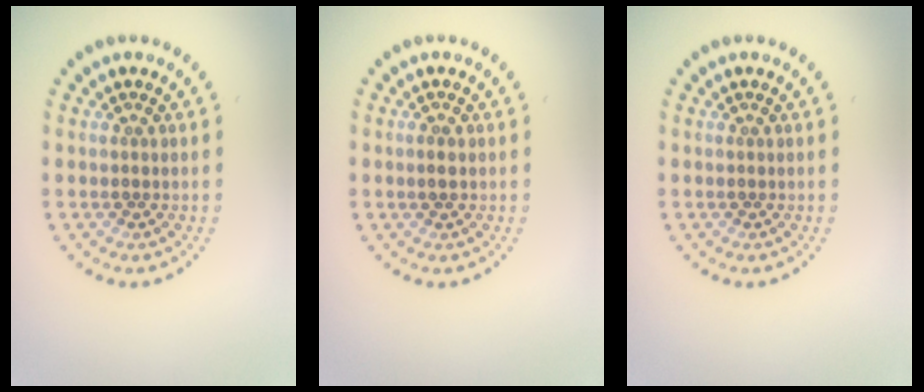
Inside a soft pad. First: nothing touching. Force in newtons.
{"total": 0.8, "press": 0.8, "slide": 0.1}
{"total": 0.0}